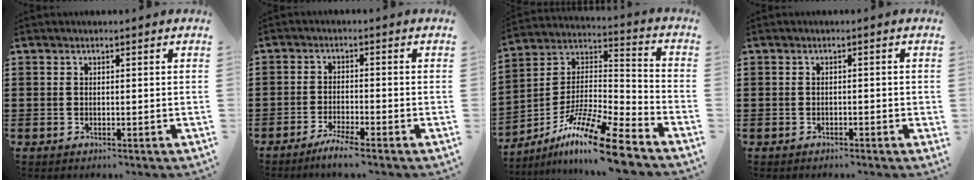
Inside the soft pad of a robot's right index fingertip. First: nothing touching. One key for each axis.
{"total": 3.1, "fx": -2.7, "fy": -0.3, "fz": 1.4, "tx": -0.031, "ty": -0.002, "tz": -0.052}
{"total": 14.2, "fx": -11.1, "fy": 0.9, "fz": 8.9, "tx": -0.155, "ty": 0.026, "tz": -0.208}
{"total": 0.8, "fx": -0.7, "fy": 0.2, "fz": 0.2, "tx": -0.008, "ty": -0.002, "tz": -0.014}